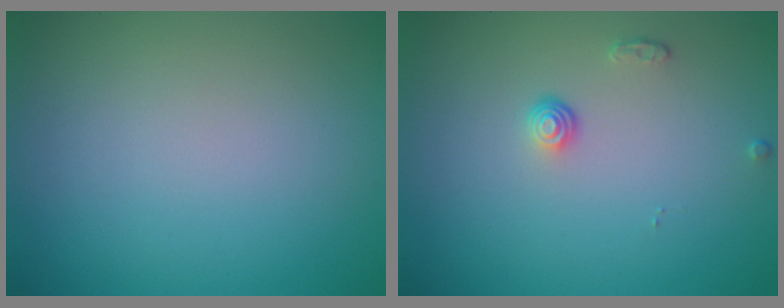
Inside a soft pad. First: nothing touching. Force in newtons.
{"total": 1.1, "press": 0.8, "slide": 0.8}